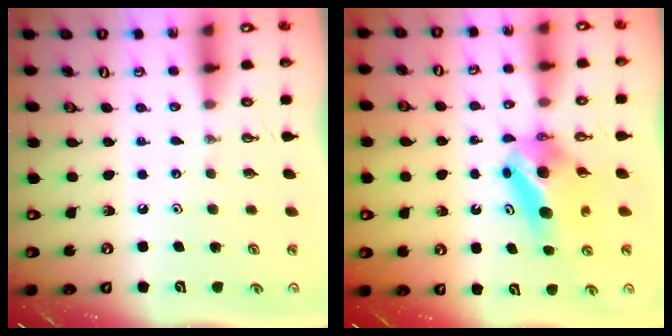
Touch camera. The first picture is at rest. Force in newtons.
{"total": 6.6, "press": 5.9, "slide": 3.0}